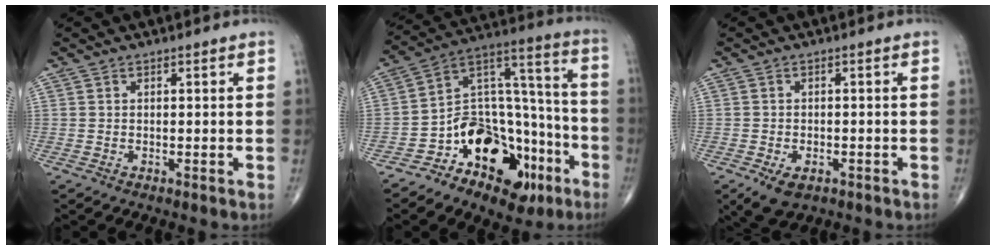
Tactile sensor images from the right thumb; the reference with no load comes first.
{"total": 21.0, "force": [-10.3, 12.6, 13.3], "torque": [-0.146, 0.104, -0.162]}
{"total": 5.0, "force": [-2.5, 3.0, 3.2], "torque": [-0.056, 0.001, -0.036]}